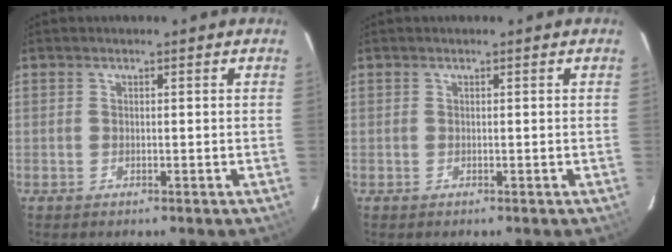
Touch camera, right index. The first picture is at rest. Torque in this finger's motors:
{"motor_torque": [0.02, 0.00, 0.00, 0.00]}